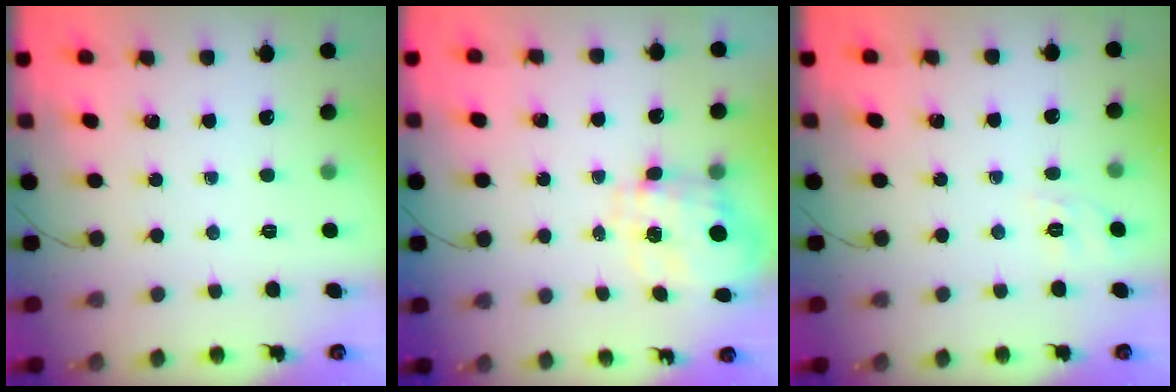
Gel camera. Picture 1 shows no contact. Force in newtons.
{"total": 3.5, "press": 3.3, "slide": 1.1}
{"total": 1.7, "press": 0.0, "slide": 1.7}